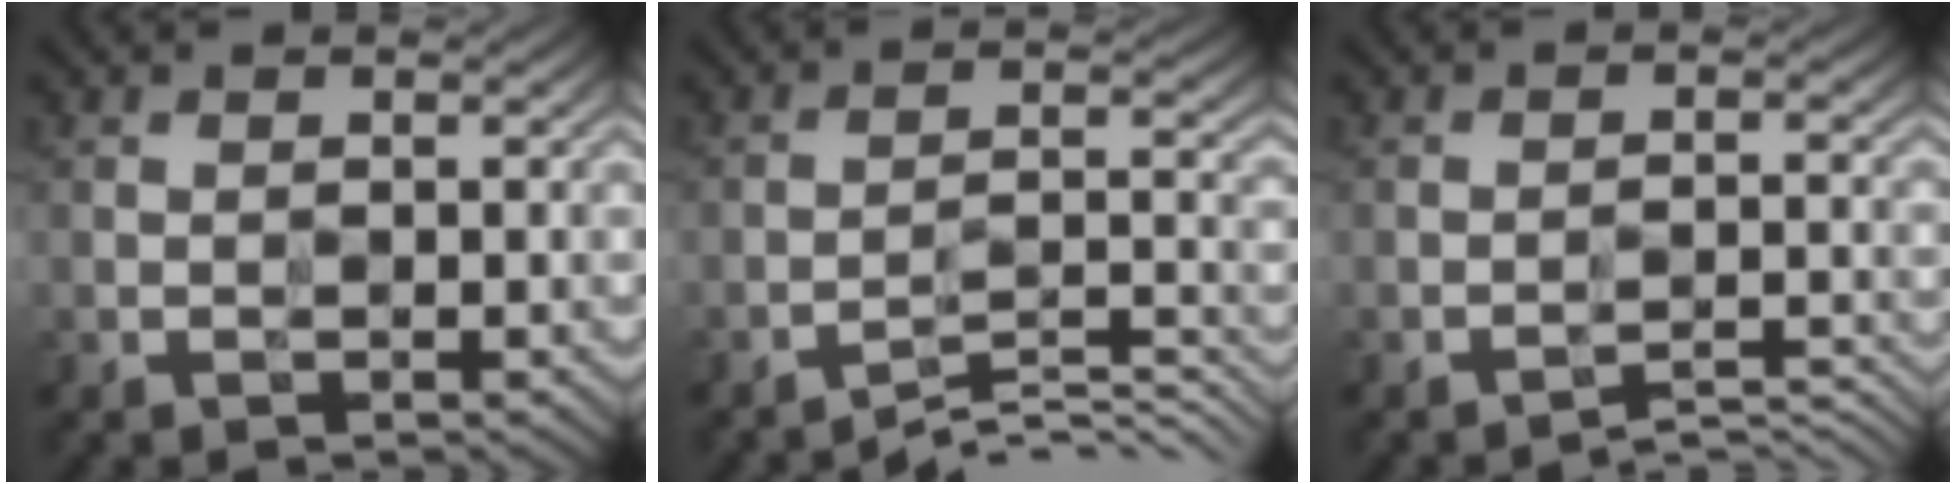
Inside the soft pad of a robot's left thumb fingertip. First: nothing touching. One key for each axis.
{"total": 5.3, "fx": -5.0, "fy": 0.5, "fz": 1.6, "tx": -0.015, "ty": 0.003, "tz": -0.084}
{"total": 3.3, "fx": -3.3, "fy": 0.2, "fz": 0.2, "tx": 0.009, "ty": 0.001, "tz": -0.048}